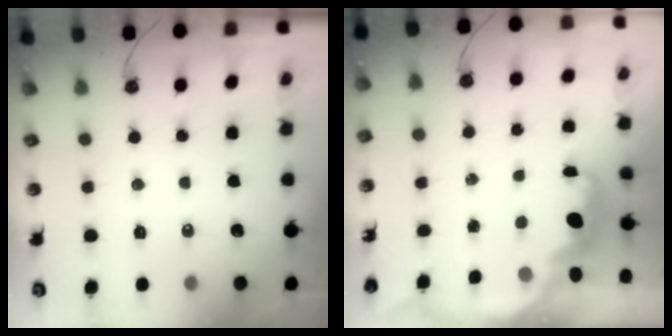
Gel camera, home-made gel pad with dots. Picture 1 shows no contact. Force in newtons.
{"total": 2.2, "press": 2.1, "slide": 0.6}